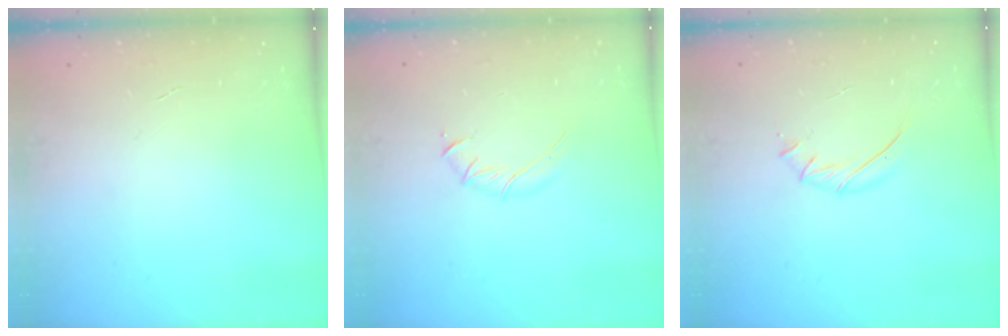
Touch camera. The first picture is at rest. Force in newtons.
{"total": 3.8, "press": 3.7, "slide": 1.0}
{"total": 5.9, "press": 5.8, "slide": 1.5}